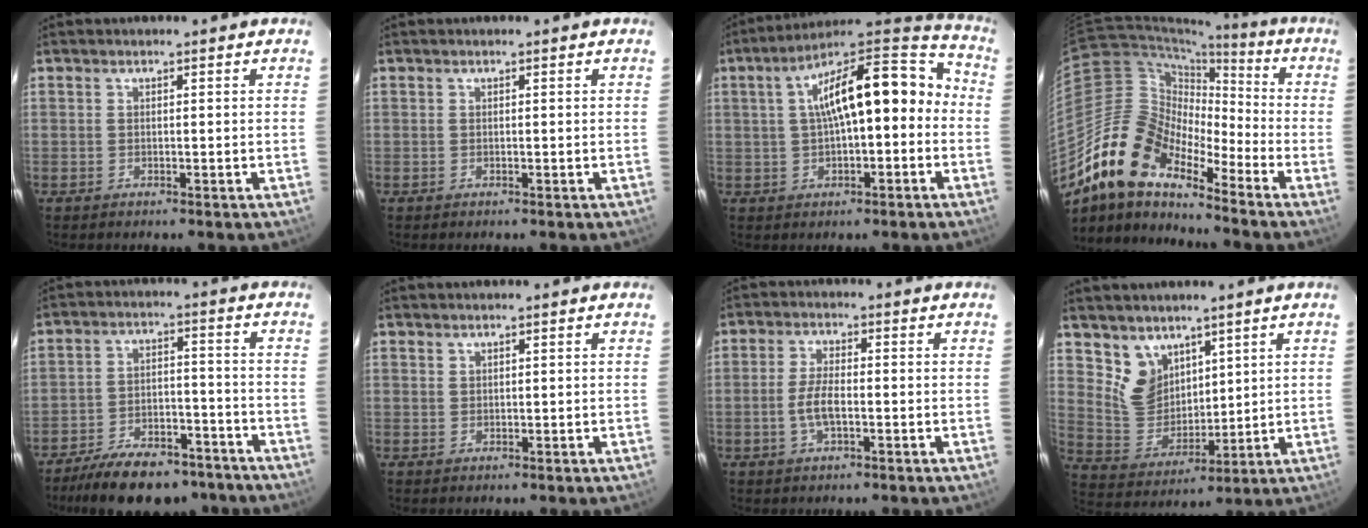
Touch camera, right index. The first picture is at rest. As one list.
[{"total": 0.0}, {"total": 17.9, "force": [0.1, 7.0, 16.5], "torque": [-0.257, 0.047, 0.002]}, {"total": 16.0, "force": [-12.1, 6.4, 8.3], "torque": [-0.144, 0.002, -0.246]}, {"total": 18.4, "force": [-14.8, 7.3, 8.1], "torque": [-0.162, 0.007, -0.204]}, {"total": 0.6, "force": [0.5, 0.3, 0.0], "torque": [0.001, 0.001, 0.011]}, {"total": 4.6, "force": [-1.3, 1.5, 4.1], "torque": [-0.088, 0.002, -0.026]}, {"total": 8.5, "force": [5.6, 6.0, 2.4], "torque": [-0.046, -0.002, 0.128]}]